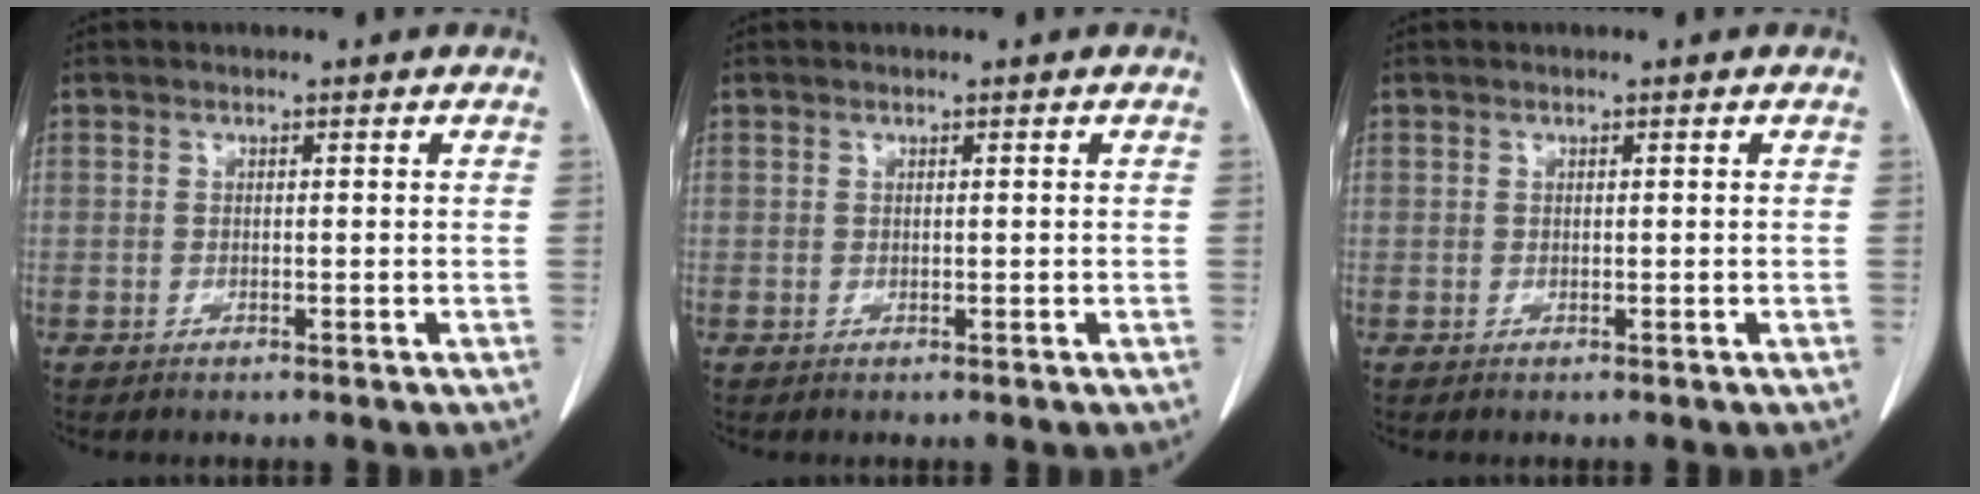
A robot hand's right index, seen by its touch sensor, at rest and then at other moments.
{"total": 0.0}
{"total": 0.0}